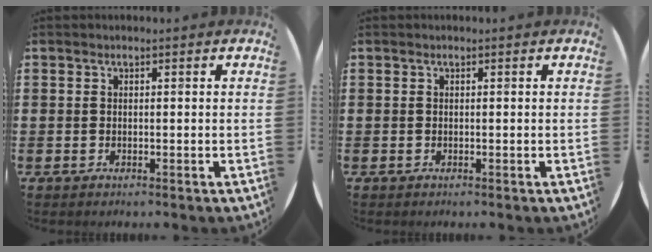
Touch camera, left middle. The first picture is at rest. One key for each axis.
{"total": 0.0}